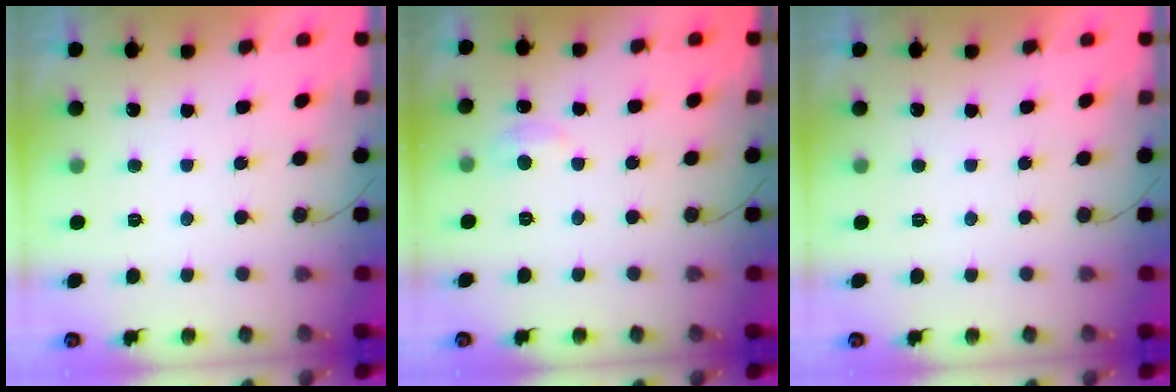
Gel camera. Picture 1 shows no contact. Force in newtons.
{"total": 3.4, "press": 3.4, "slide": 0.4}
{"total": 0.0}